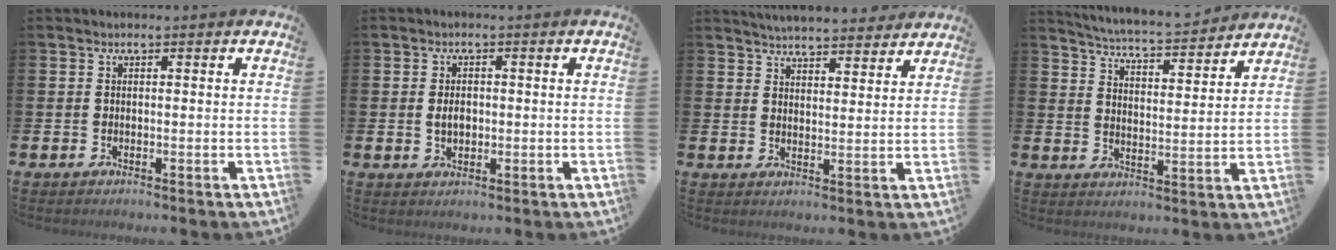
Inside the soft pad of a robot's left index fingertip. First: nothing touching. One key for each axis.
{"total": 2.3, "fx": 0.1, "fy": 1.6, "fz": 1.7, "tx": -0.009, "ty": -0.003, "tz": -0.004}
{"total": 4.9, "fx": 4.9, "fy": 0.5, "fz": 0.2, "tx": -0.017, "ty": -0.027, "tz": 0.088}
{"total": 5.5, "fx": 5.4, "fy": 0.0, "fz": 0.7, "tx": -0.043, "ty": -0.042, "tz": 0.094}